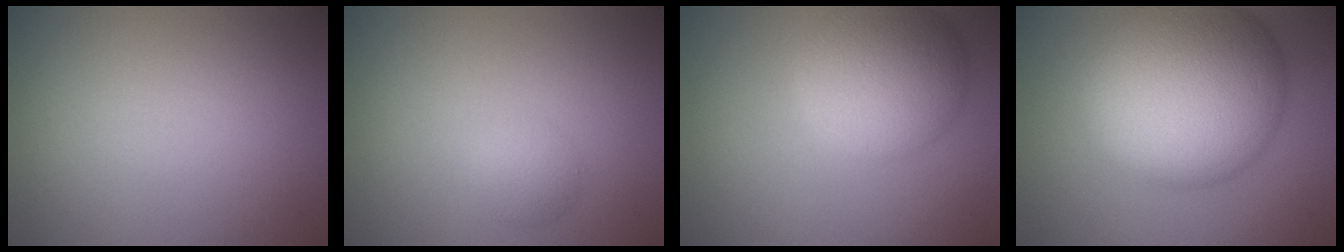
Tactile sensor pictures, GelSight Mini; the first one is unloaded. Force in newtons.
{"total": 1.6, "press": 1.6, "slide": 0.1}
{"total": 7.2, "press": 7.2, "slide": 0.4}
{"total": 15.5, "press": 15.5, "slide": 0.3}